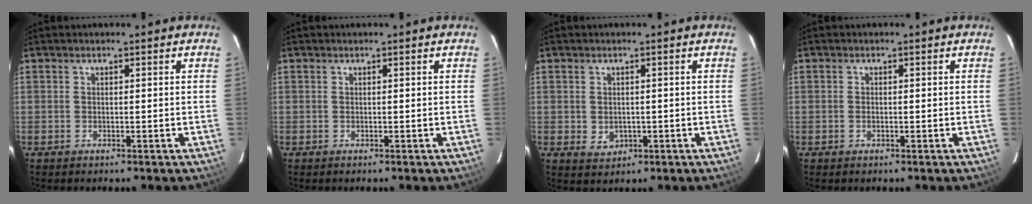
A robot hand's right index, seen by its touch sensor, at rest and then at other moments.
{"total": 0.0}
{"total": 3.0, "force": [-0.2, 2.6, 1.5], "torque": [-0.027, -0.001, 0.003]}
{"total": 0.7, "force": [-0.1, 0.4, 0.5], "torque": [-0.011, 0.001, -0.003]}